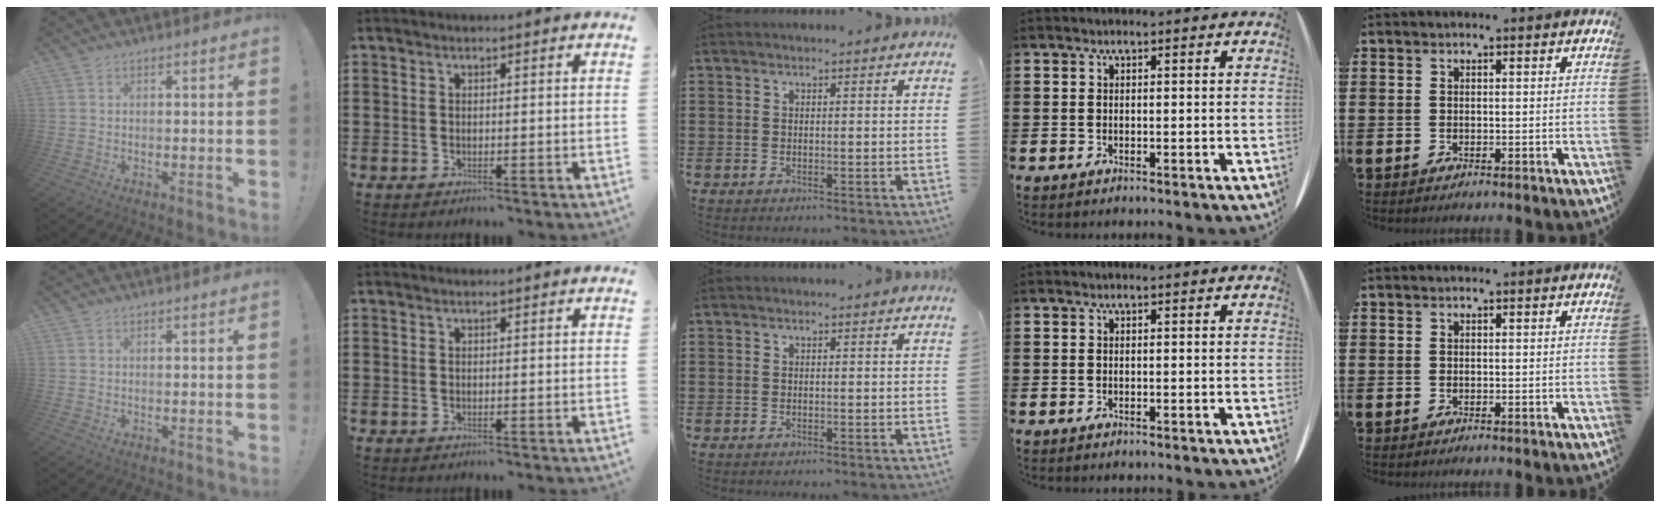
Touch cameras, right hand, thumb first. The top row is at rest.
{}